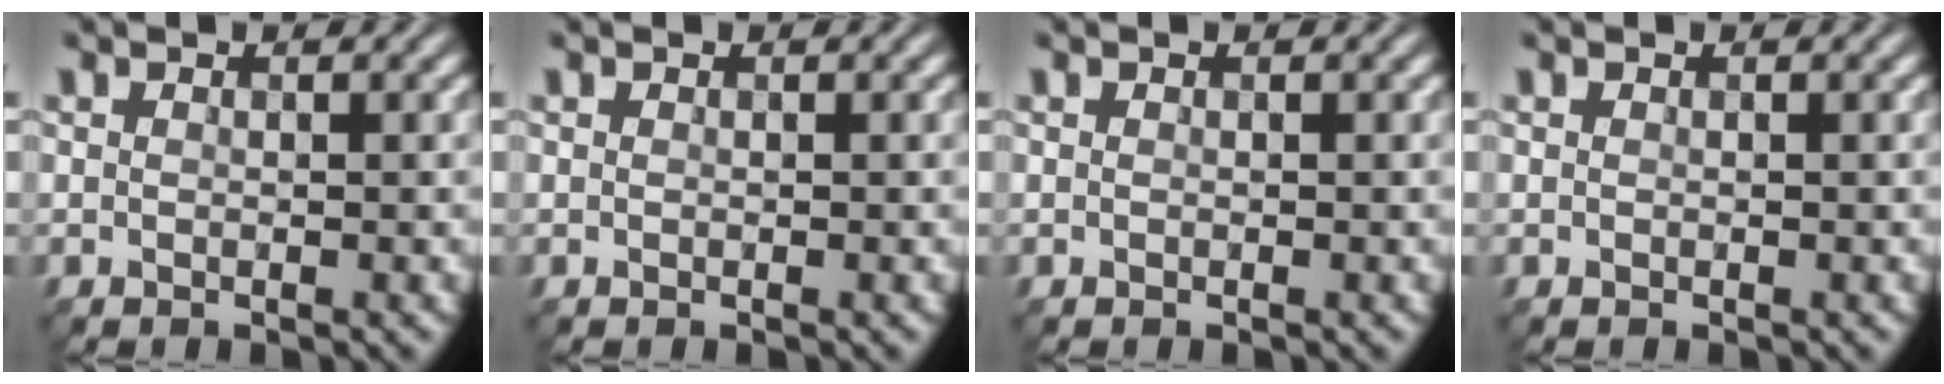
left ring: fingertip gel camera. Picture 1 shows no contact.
{"total": 0.0}
{"total": 0.0}
{"total": 0.0}